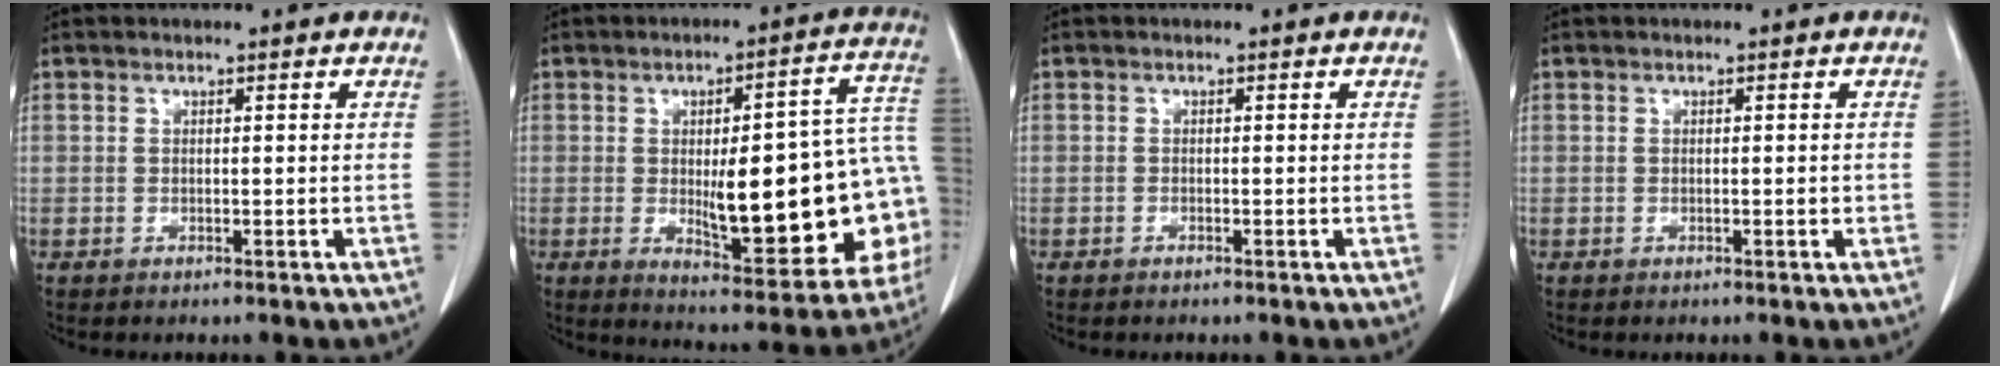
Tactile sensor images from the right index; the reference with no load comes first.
{"total": 23.5, "force": [-2.8, 6.2, 22.5], "torque": [-0.220, 0.026, -0.014]}
{"total": 0.0}
{"total": 0.7, "force": [-0.1, 0.2, 0.7], "torque": [-0.010, 0.000, 0.001]}